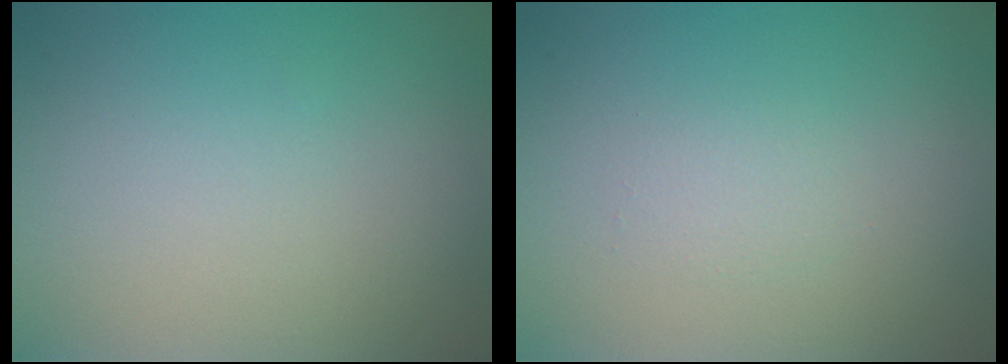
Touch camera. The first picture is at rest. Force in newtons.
{"total": 1.0, "press": 1.0, "slide": 0.0}